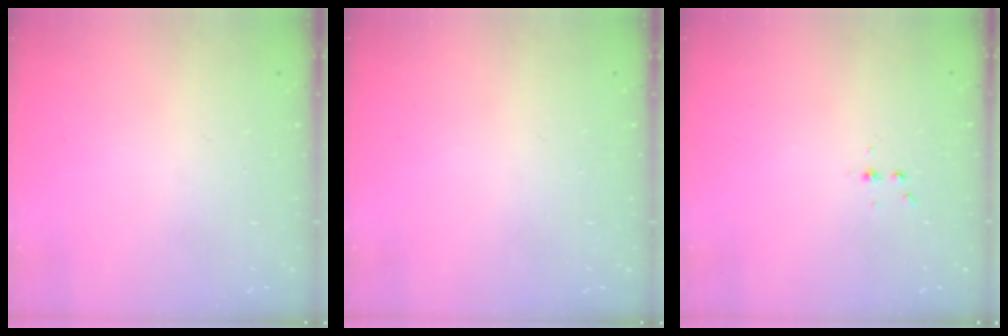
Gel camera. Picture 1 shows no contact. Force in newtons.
{"total": 0.0}
{"total": 3.2, "press": 3.1, "slide": 0.4}